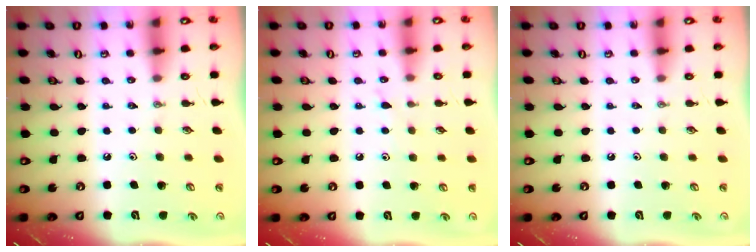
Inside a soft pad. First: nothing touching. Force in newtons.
{"total": 5.5, "press": 5.5, "slide": 0.7}
{"total": 0.0}